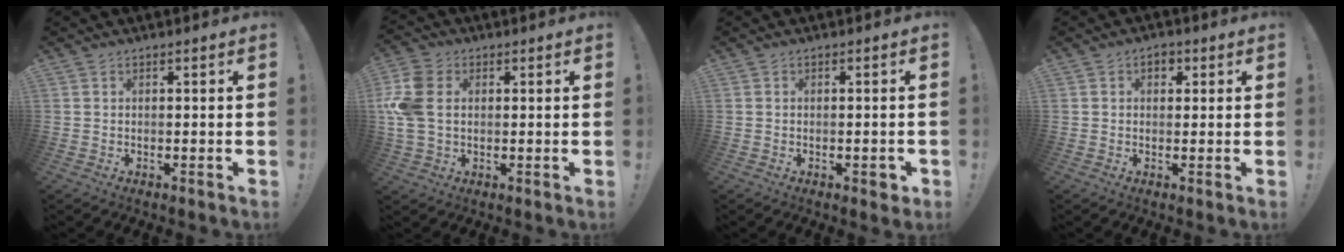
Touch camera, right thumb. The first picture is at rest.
{"total": 12.2, "force": [1.8, 8.7, 8.4], "torque": [-0.194, 0.004, 0.035]}
{"total": 2.5, "force": [-1.0, 1.1, 2.0], "torque": [-0.020, 0.005, -0.017]}
{"total": 2.6, "force": [0.8, 2.0, 1.5], "torque": [-0.009, -0.004, 0.010]}